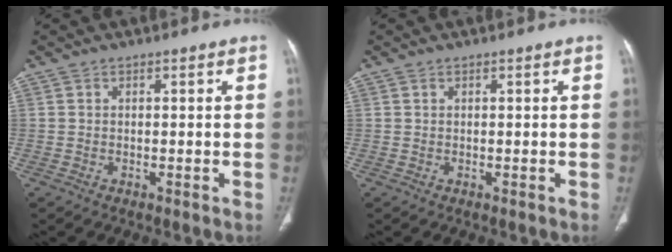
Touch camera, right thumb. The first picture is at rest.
{"total": 0.0}